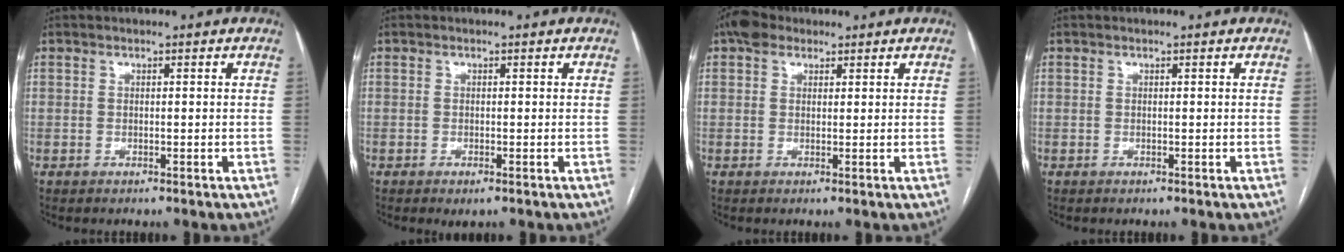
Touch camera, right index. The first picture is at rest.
{"total": 1.3, "force": [-0.7, 0.4, 1.0], "torque": [-0.012, -0.003, -0.008]}
{"total": 3.4, "force": [2.2, 2.2, 1.4], "torque": [-0.028, 0.018, 0.037]}
{"total": 0.0}